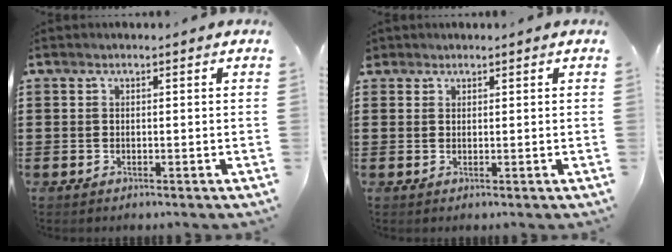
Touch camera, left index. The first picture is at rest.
{"total": 1.1, "force": [0.9, 0.6, 0.1], "torque": [-0.004, 0.004, 0.017]}